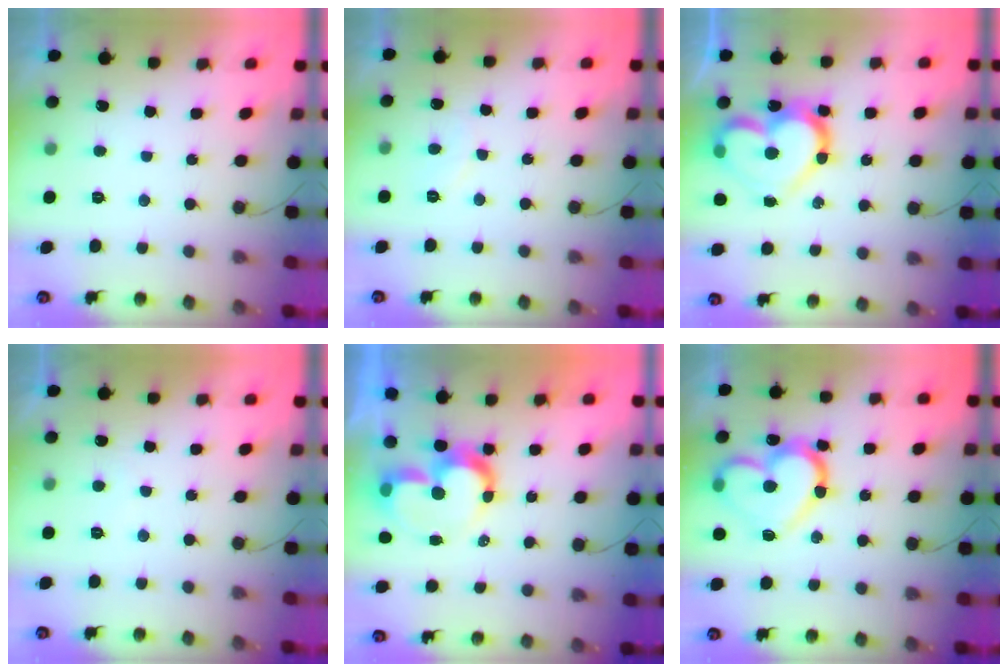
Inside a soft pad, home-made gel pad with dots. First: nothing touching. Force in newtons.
{"total": 5.8, "press": 5.8, "slide": 0.5}
{"total": 18.1, "press": 18.0, "slide": 2.1}
{"total": 4.1, "press": 4.1, "slide": 0.1}
{"total": 10.8, "press": 10.8, "slide": 0.8}
{"total": 18.8, "press": 18.7, "slide": 2.3}